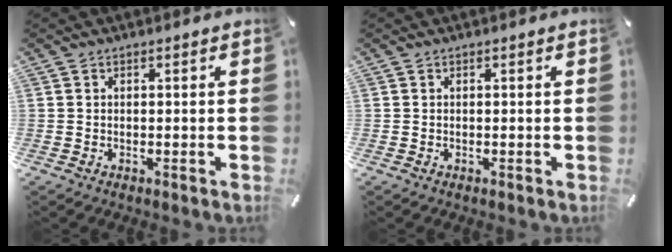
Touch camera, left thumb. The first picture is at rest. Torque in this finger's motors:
{"motor_torque": [0.10, -0.02, -0.05, 0.00, 0.00]}